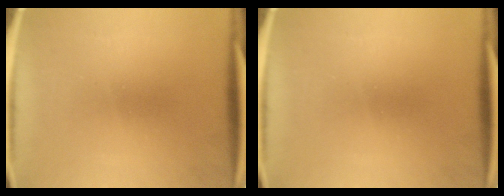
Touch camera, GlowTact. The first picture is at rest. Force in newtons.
{"total": 0.0}